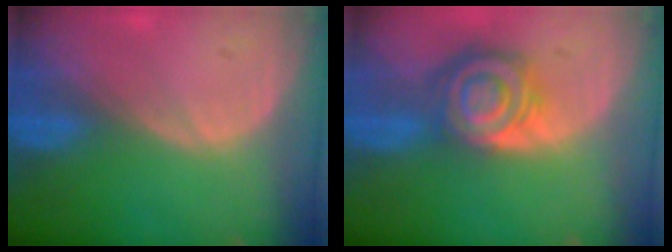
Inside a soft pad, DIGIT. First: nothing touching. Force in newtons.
{"total": 8.5, "press": 7.3, "slide": 4.4}